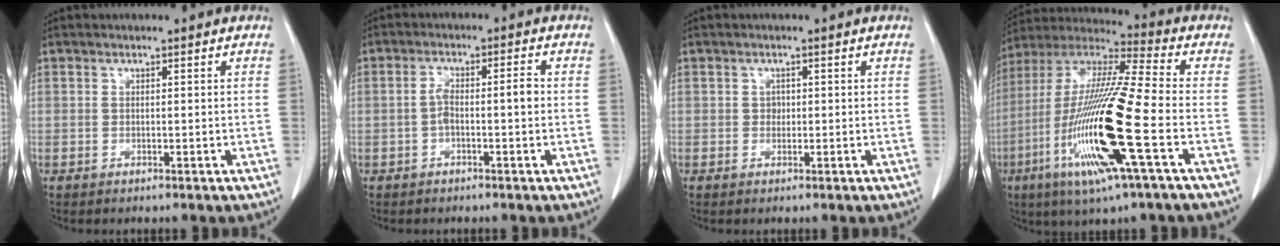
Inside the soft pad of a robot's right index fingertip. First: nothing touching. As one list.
[{"total": 4.2, "force": [-0.6, 0.9, 4.0], "torque": [-0.073, 0.018, -0.009]}, {"total": 0.9, "force": [0.0, 0.8, 0.4], "torque": [-0.003, 0.003, 0.000]}, {"total": 21.1, "force": [-6.5, 0.7, 20.1], "torque": [-0.431, -0.031, -0.133]}]